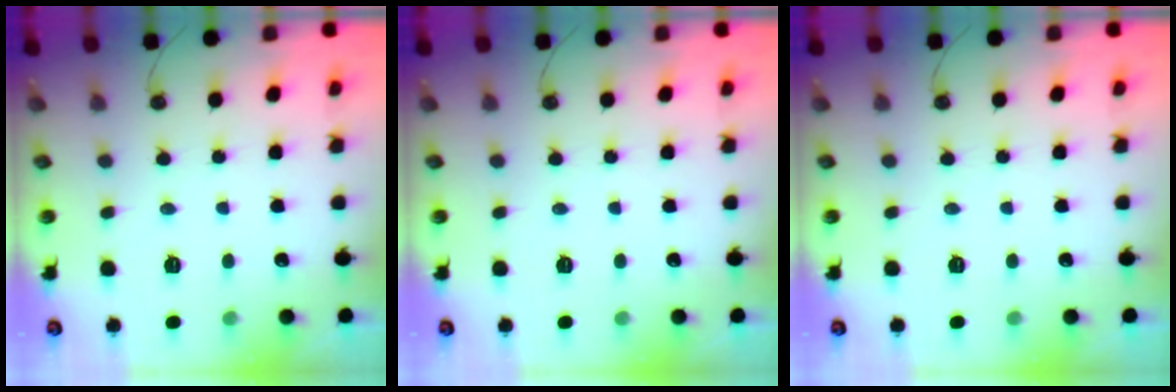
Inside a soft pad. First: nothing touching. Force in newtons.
{"total": 0.0}
{"total": 0.0}